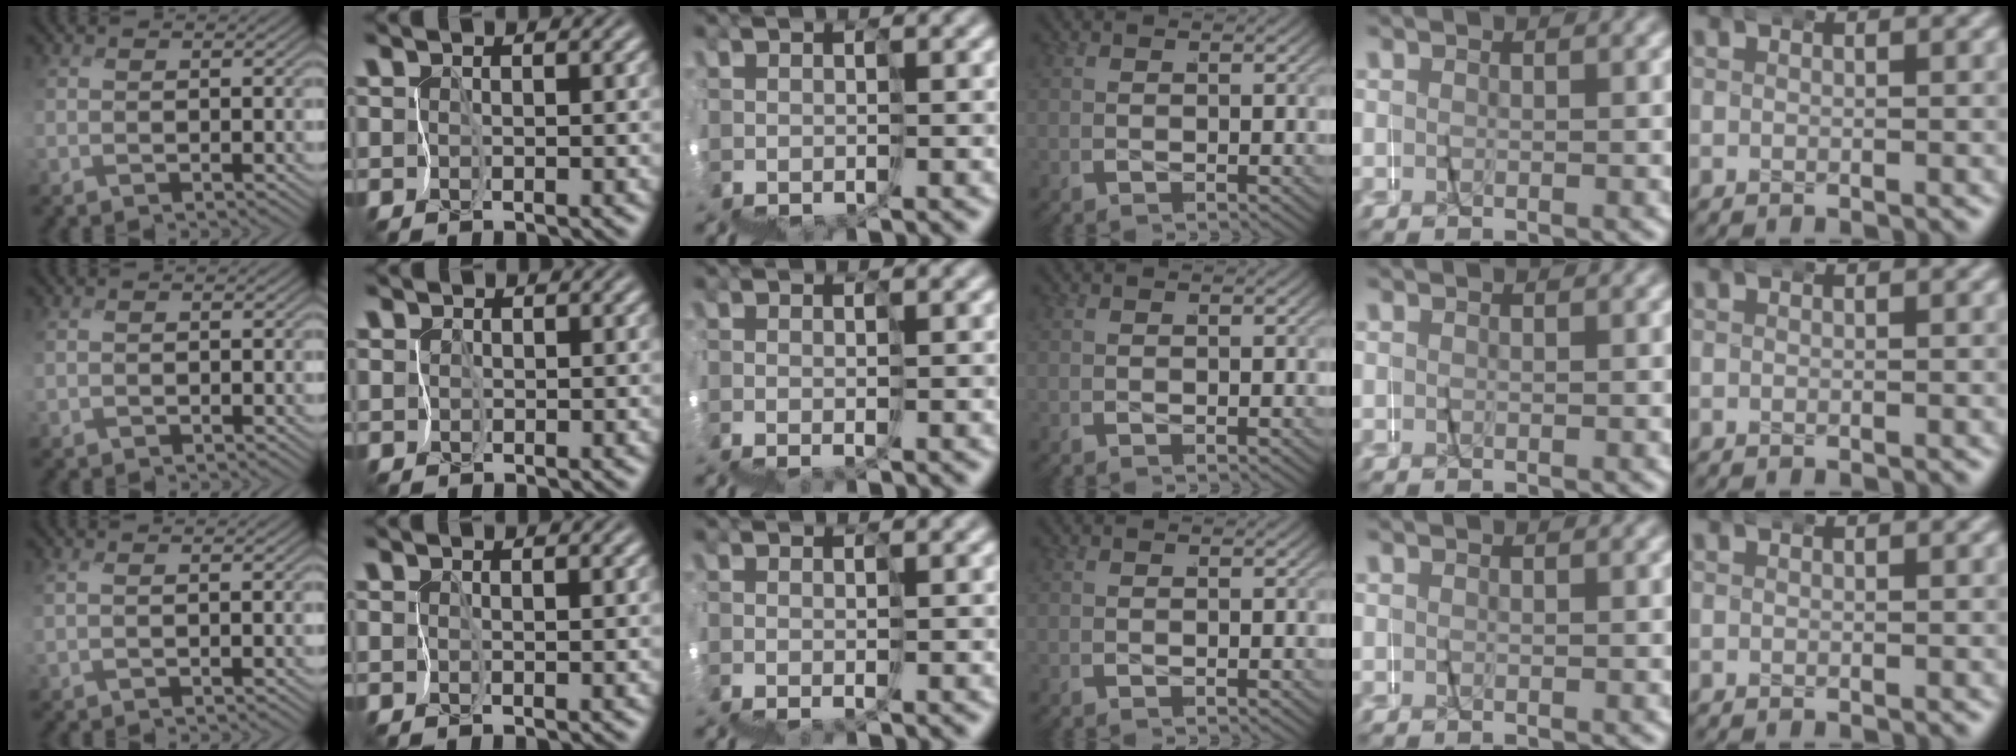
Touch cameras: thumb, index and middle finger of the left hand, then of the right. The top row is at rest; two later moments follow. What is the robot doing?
{"motion": "wrap", "object": "netting"}